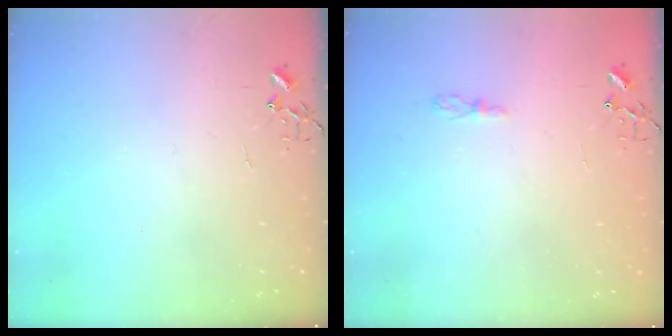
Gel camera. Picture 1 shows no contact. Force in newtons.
{"total": 3.6, "press": 3.5, "slide": 0.4}